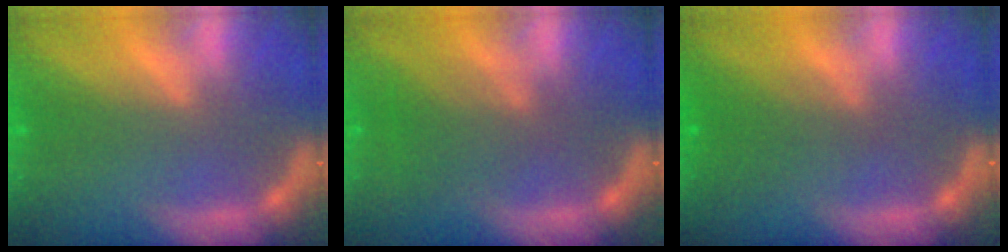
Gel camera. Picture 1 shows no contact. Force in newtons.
{"total": 3.4}
{"total": 3.0}